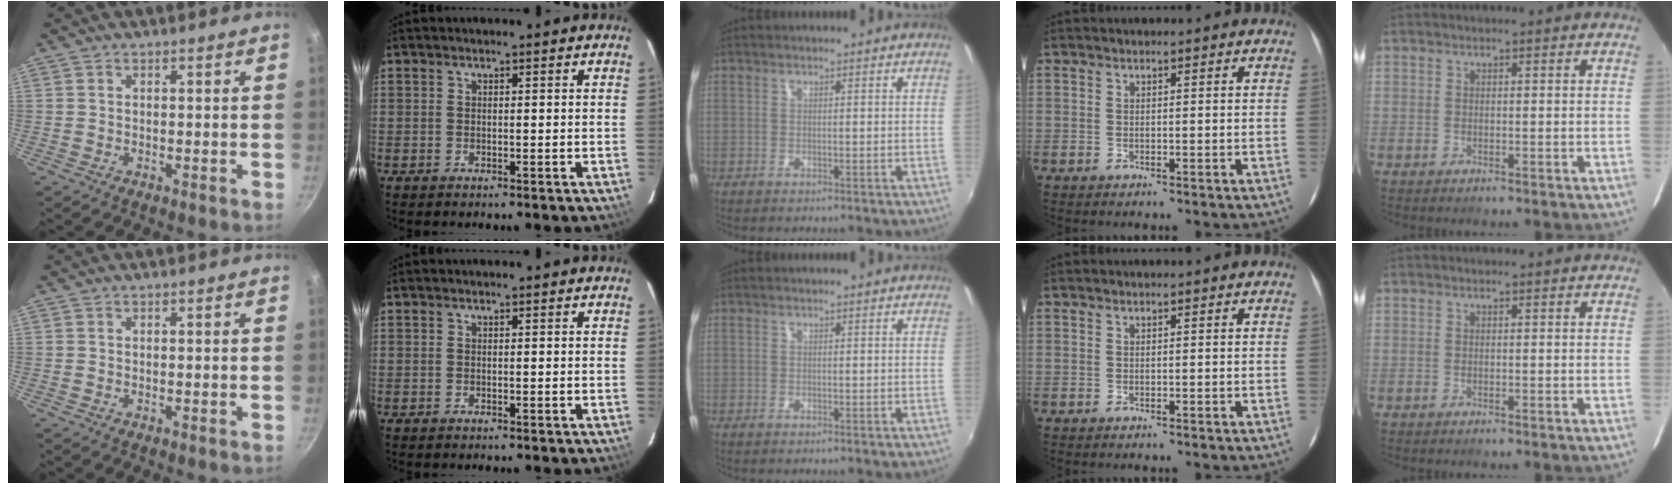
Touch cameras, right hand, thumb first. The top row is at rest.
{}